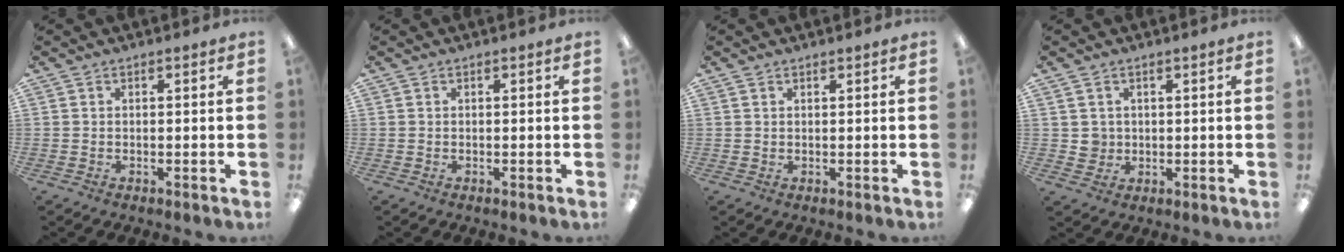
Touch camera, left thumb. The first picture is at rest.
{"total": 0.0}
{"total": 0.6, "force": [0.5, 0.2, 0.2], "torque": [-0.005, 0.001, 0.010]}
{"total": 3.2, "force": [1.1, 2.9, 0.1], "torque": [-0.004, 0.001, 0.020]}